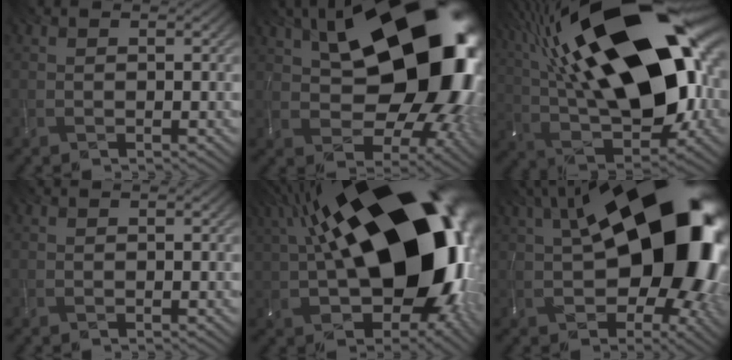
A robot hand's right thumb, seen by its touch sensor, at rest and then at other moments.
{"total": 21.2, "force": [6.1, 12.5, 16.0], "torque": [-0.243, 0.016, 0.117]}
{"total": 23.3, "force": [6.7, 10.4, 19.8], "torque": [-0.378, 0.070, 0.102]}
{"total": 0.0}
{"total": 23.6, "force": [3.1, 13.1, 19.3], "torque": [-0.323, -0.008, 0.053]}
{"total": 21.8, "force": [3.0, 11.9, 18.1], "torque": [-0.276, 0.003, 0.048]}